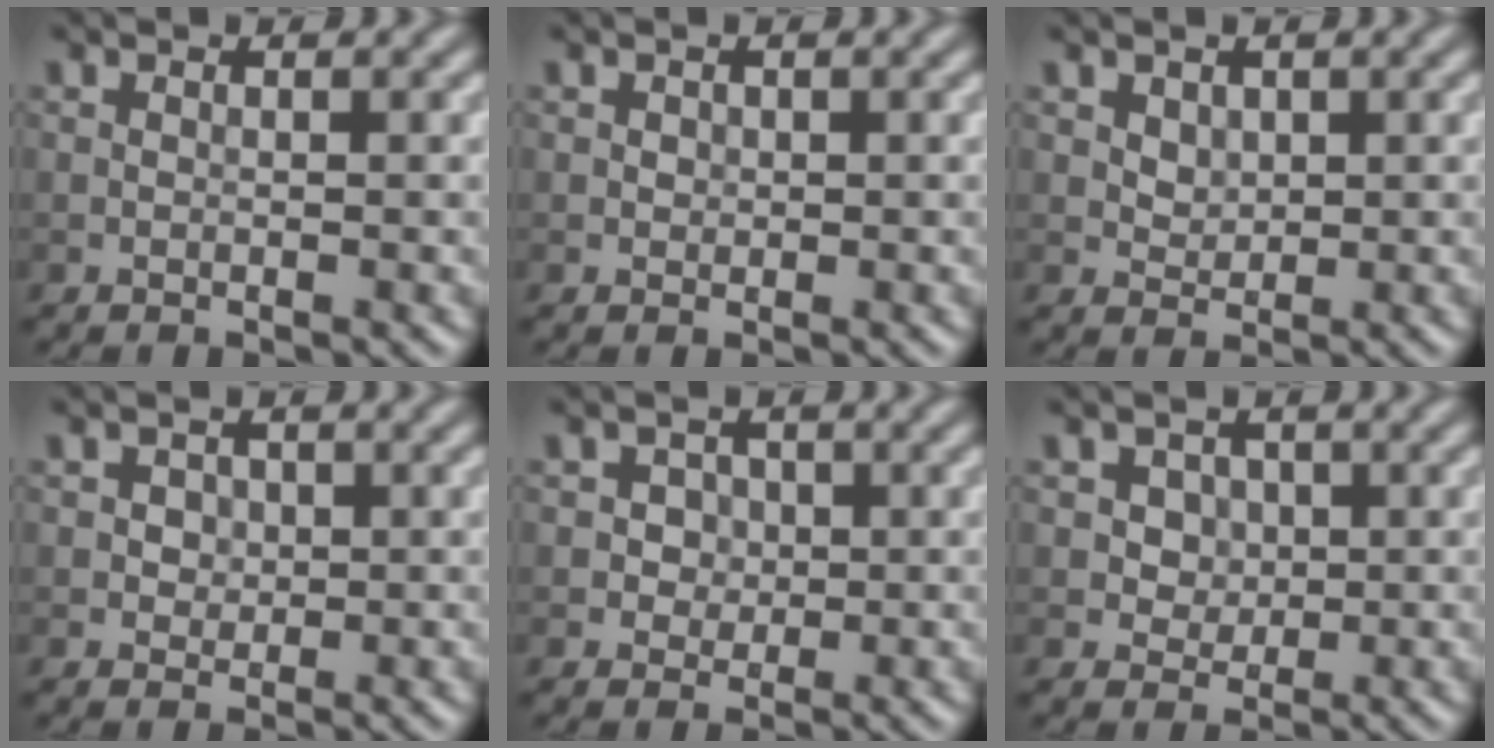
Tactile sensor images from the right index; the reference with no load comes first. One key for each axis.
{"total": 0.5, "fx": 0.2, "fy": 0.5, "fz": 0.1, "tx": -0.001, "ty": -0.002, "tz": 0.003}
{"total": 1.4, "fx": 0.6, "fy": 1.1, "fz": 0.6, "tx": -0.012, "ty": -0.005, "tz": 0.019}
{"total": 1.5, "fx": 0.3, "fy": 1.3, "fz": 0.6, "tx": -0.003, "ty": 0.002, "tz": 0.007}
{"total": 1.9, "fx": 0.3, "fy": 1.8, "fz": 0.7, "tx": 0.002, "ty": 0.000, "tz": 0.007}
{"total": 3.0, "fx": 1.1, "fy": 2.5, "fz": 1.4, "tx": -0.024, "ty": -0.001, "tz": 0.020}